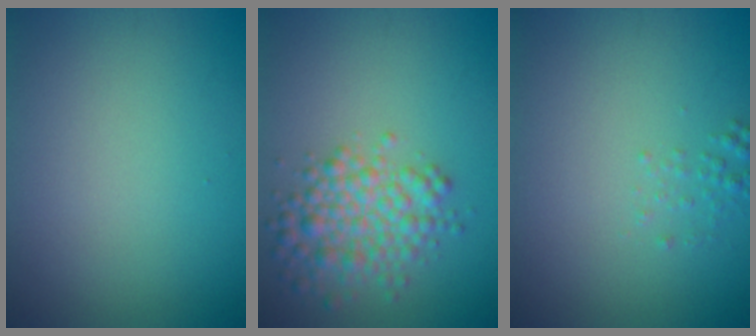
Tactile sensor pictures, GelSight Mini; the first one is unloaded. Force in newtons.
{"total": 4.5, "press": 4.5, "slide": 0.2}
{"total": 1.0, "press": 1.0, "slide": 0.0}